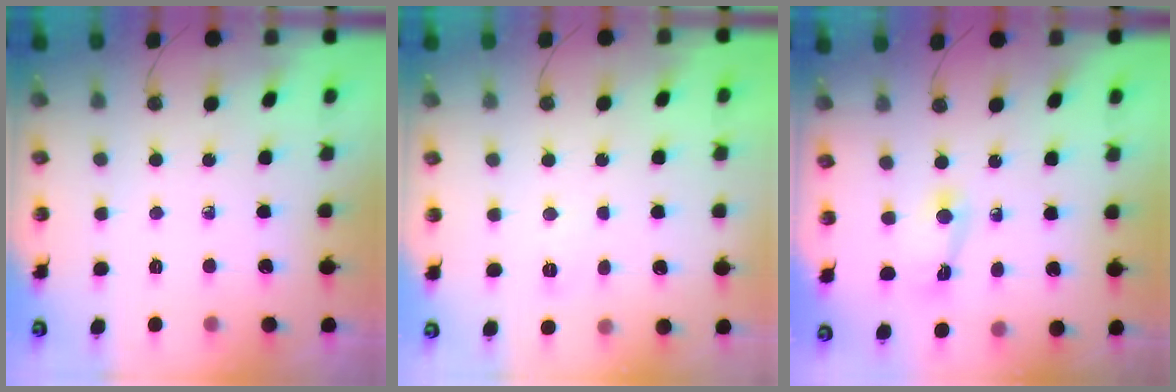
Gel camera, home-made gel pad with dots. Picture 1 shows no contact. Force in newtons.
{"total": 3.6, "press": 3.6, "slide": 0.7}
{"total": 3.4, "press": 3.4, "slide": 0.3}